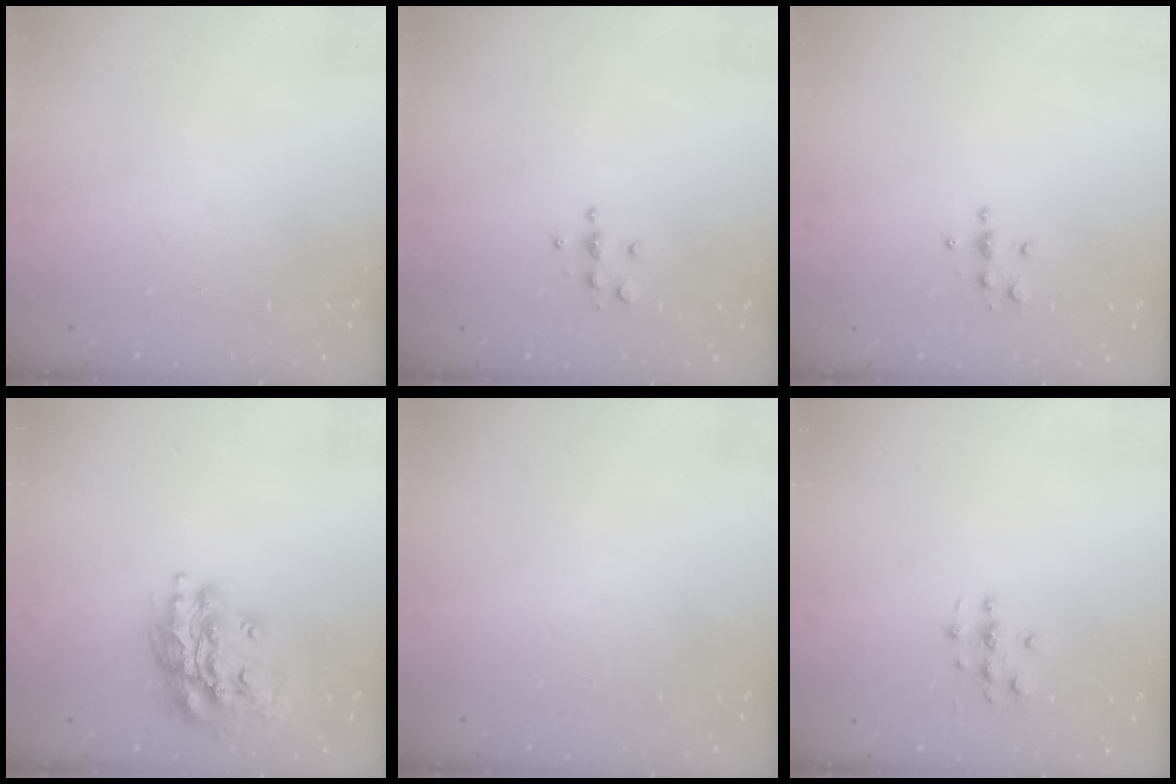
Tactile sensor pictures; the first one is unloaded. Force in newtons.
{"total": 3.9, "press": 3.9, "slide": 0.5}
{"total": 3.9, "press": 3.9, "slide": 0.5}
{"total": 15.9, "press": 15.7, "slide": 2.2}
{"total": 0.0}
{"total": 2.8, "press": 2.8, "slide": 0.3}